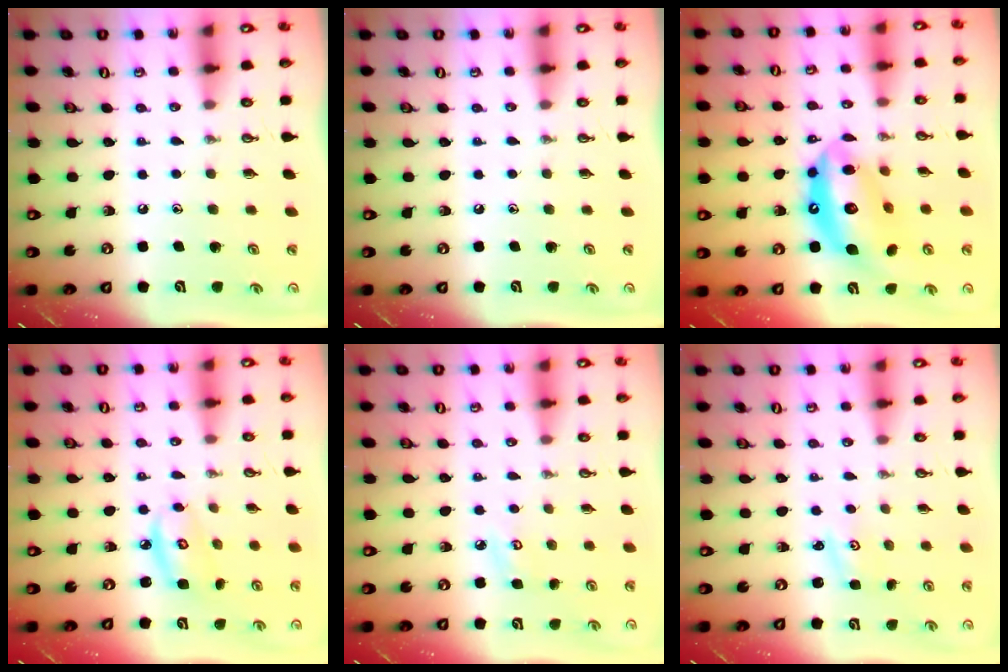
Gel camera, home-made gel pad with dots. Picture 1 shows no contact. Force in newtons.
{"total": 0.0}
{"total": 17.6, "press": 17.5, "slide": 1.6}
{"total": 6.0, "press": 6.0, "slide": 0.1}
{"total": 5.1, "press": 5.1, "slide": 0.5}
{"total": 1.7, "press": 1.6, "slide": 0.3}